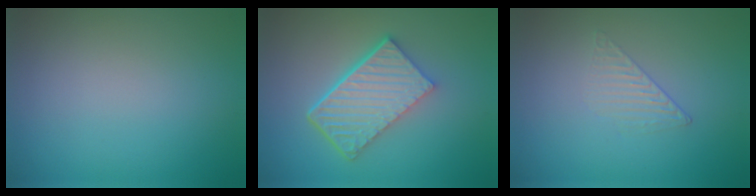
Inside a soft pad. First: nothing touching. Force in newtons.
{"total": 6.7, "press": 4.5, "slide": 5.0}
{"total": 1.4, "press": 0.3, "slide": 1.4}